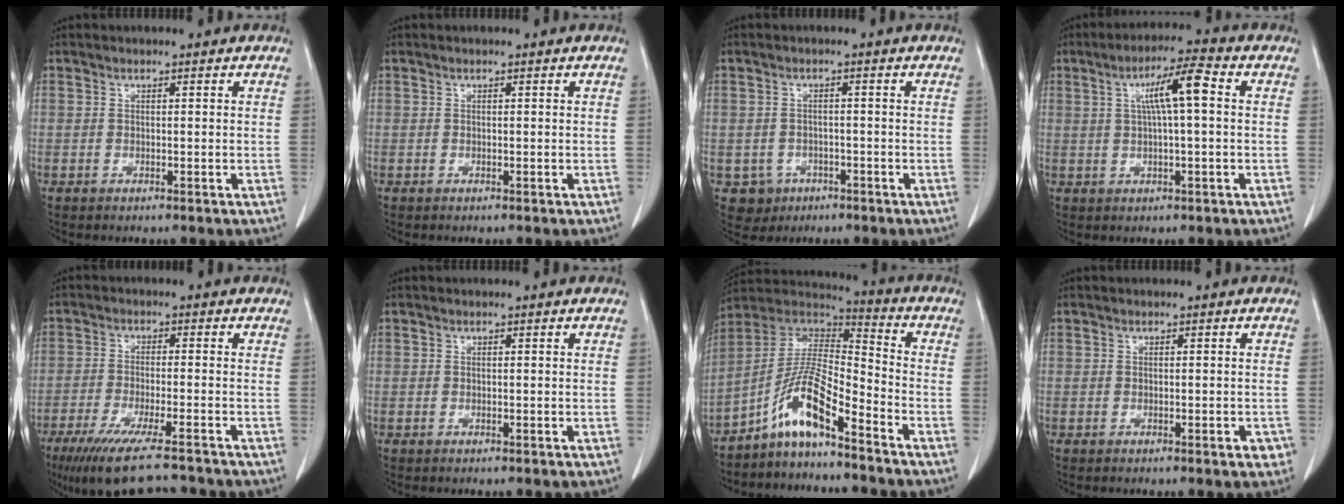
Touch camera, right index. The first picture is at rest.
{"total": 0.0}
{"total": 4.0, "force": [-1.7, 3.6, 0.3], "torque": [-0.001, 0.010, -0.020]}
{"total": 7.2, "force": [1.5, 0.4, 7.1], "torque": [-0.124, 0.016, 0.024]}
{"total": 13.4, "force": [-10.9, 1.5, 7.6], "torque": [-0.128, -0.035, -0.174]}
{"total": 0.0}
{"total": 10.4, "force": [-6.7, 1.4, 7.8], "torque": [-0.157, 0.020, -0.130]}
{"total": 1.5, "force": [-0.7, 0.5, 1.2], "torque": [-0.012, 0.001, -0.008]}